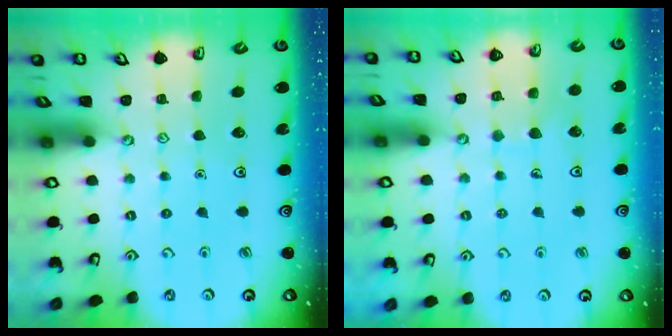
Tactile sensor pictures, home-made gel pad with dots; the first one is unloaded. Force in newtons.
{"total": 6.5, "press": 6.5, "slide": 0.5}